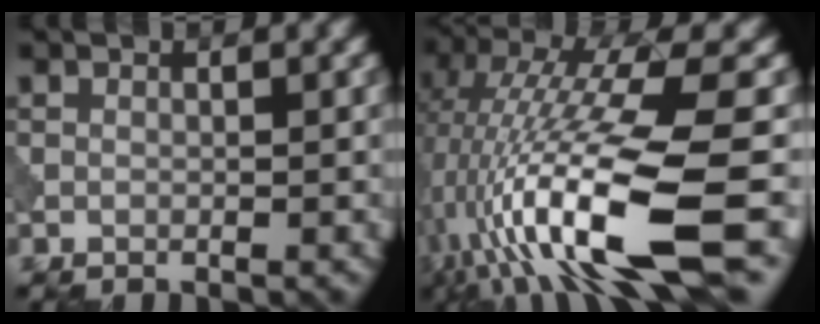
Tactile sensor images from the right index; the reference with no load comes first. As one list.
[{"total": 14.4, "force": [-3.8, 3.5, 13.5], "torque": [-0.256, 0.004, -0.052]}]